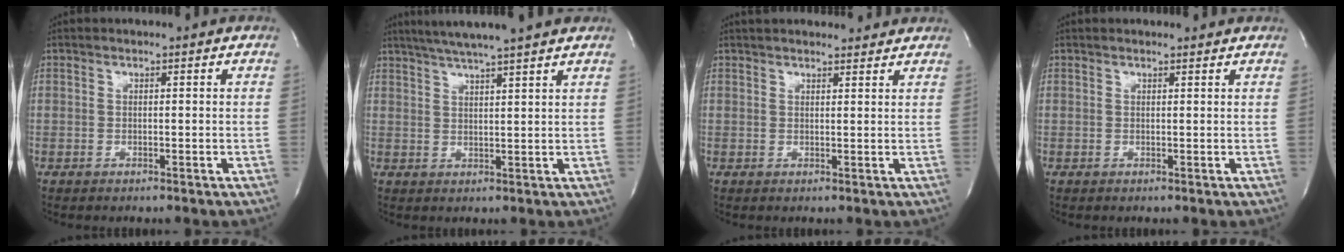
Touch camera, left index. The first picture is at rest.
{"total": 10.1, "force": [8.4, -0.7, 5.6], "torque": [-0.093, 0.017, 0.111]}
{"total": 10.1, "force": [9.2, 2.1, 3.4], "torque": [-0.042, 0.021, 0.113]}
{"total": 2.6, "force": [2.5, 0.3, 0.6], "torque": [-0.013, 0.008, 0.025]}